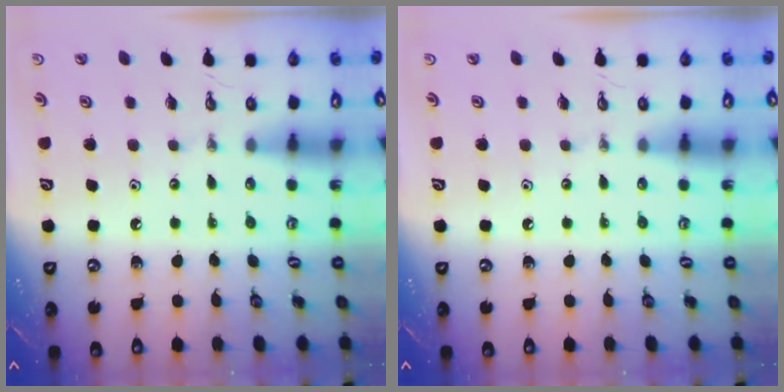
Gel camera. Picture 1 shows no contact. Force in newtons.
{"total": 0.0}